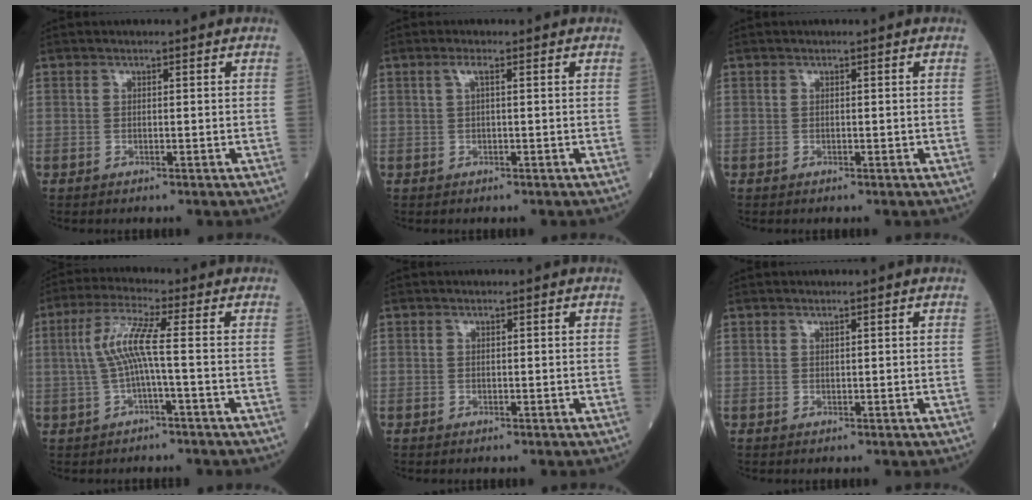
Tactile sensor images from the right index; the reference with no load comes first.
{"total": 1.3, "force": [0.4, 0.1, 1.3], "torque": [-0.030, 0.006, 0.007]}
{"total": 0.0}
{"total": 6.3, "force": [-0.2, 0.0, 6.3], "torque": [-0.135, 0.022, -0.003]}
{"total": 0.0}
{"total": 0.0}